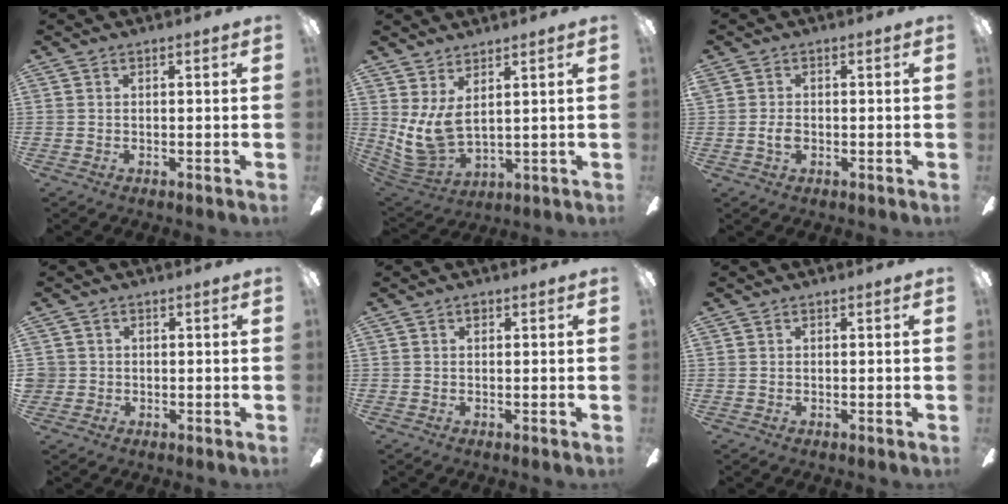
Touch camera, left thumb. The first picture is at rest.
{"total": 8.6, "force": [3.1, 4.6, 6.6], "torque": [-0.158, -0.026, 0.063]}
{"total": 2.1, "force": [-0.4, 1.4, 1.6], "torque": [-0.028, 0.005, -0.007]}
{"total": 2.4, "force": [0.3, 2.3, 0.2], "torque": [-0.011, 0.003, 0.007]}
{"total": 0.9, "force": [0.4, 0.6, 0.5], "torque": [-0.010, 0.004, 0.007]}
{"total": 0.0}